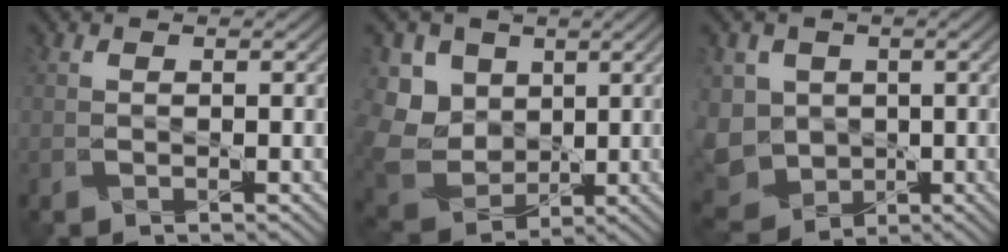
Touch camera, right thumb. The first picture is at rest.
{"total": 7.7, "force": [2.4, 6.6, 3.2], "torque": [-0.116, -0.008, 0.049]}
{"total": 6.8, "force": [-0.3, 6.1, 2.9], "torque": [-0.095, -0.013, -0.015]}